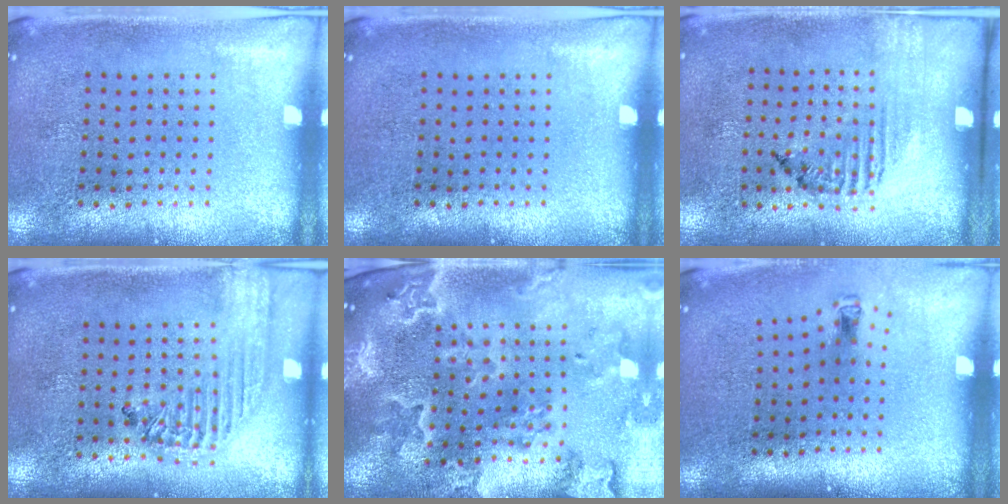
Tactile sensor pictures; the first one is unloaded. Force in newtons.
{"total": 0.0}
{"total": 1.6, "press": 1.1, "slide": 1.2}
{"total": 1.8, "press": 1.7, "slide": 0.7}
{"total": 3.2, "press": 3.0, "slide": 1.3}
{"total": 0.6, "press": 0.3, "slide": 0.5}